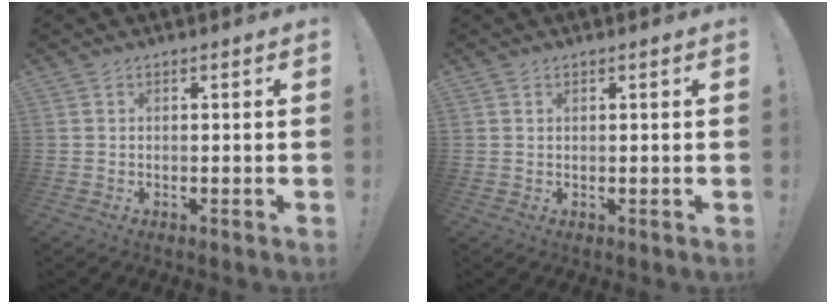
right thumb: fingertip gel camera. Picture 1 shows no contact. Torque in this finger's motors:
{"motor_torque": [-0.21, 0.01, -0.02, 0.22, 0.01]}